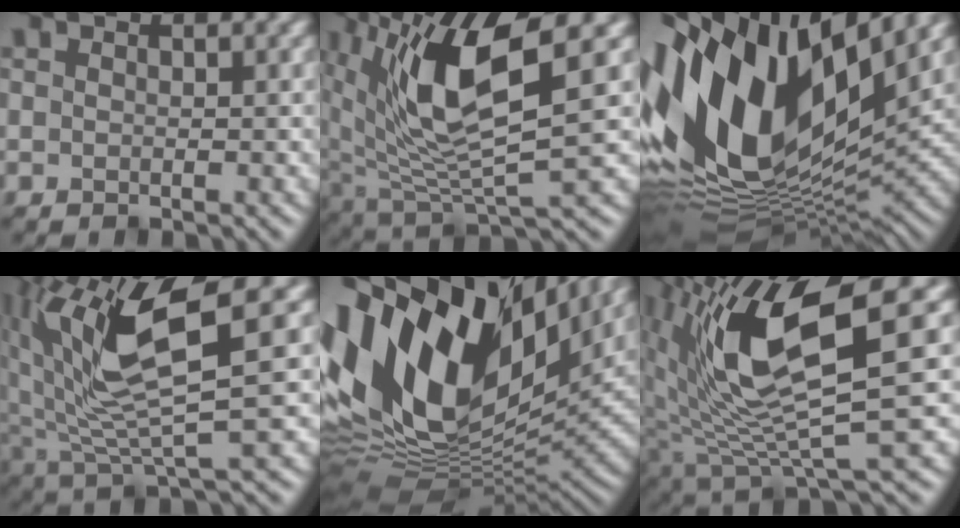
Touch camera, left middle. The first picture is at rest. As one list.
[{"total": 10.5, "force": [3.4, 3.6, 9.2], "torque": [-0.190, -0.001, 0.065]}, {"total": 17.4, "force": [4.5, 8.4, 14.6], "torque": [-0.287, 0.006, 0.072]}, {"total": 10.2, "force": [3.3, 2.8, 9.2], "torque": [-0.189, 0.000, 0.068]}, {"total": 19.4, "force": [7.1, 10.6, 14.7], "torque": [-0.328, 0.023, 0.118]}, {"total": 11.2, "force": [2.5, 3.3, 10.5], "torque": [-0.201, -0.009, 0.052]}]